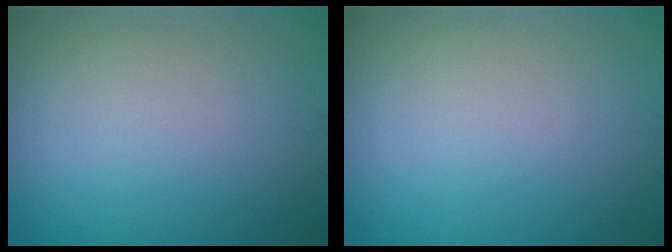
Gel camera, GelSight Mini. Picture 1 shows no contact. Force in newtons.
{"total": 0.0}